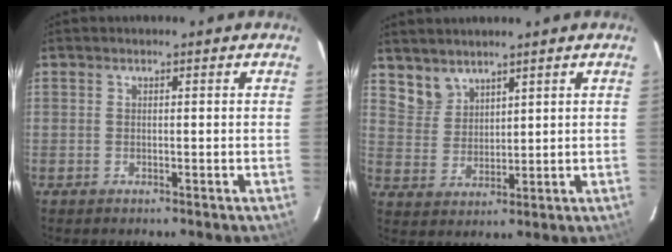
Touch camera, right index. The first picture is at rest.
{"total": 5.0, "force": [4.3, 2.5, 0.4], "torque": [-0.004, 0.008, 0.095]}